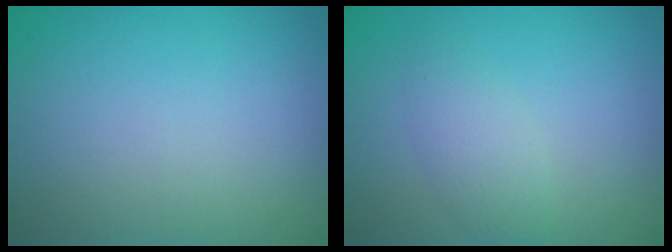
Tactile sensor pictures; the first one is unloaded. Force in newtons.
{"total": 2.1, "press": 2.1, "slide": 0.2}